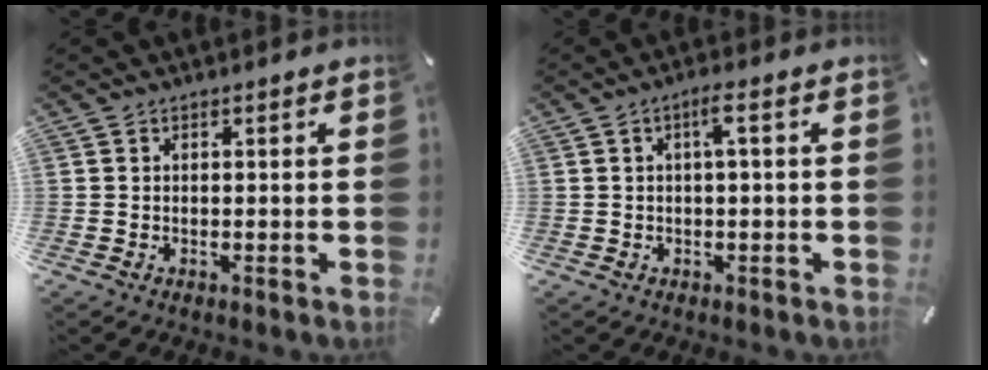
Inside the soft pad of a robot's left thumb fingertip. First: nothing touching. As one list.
[{"total": 3.2, "force": [0.3, 0.6, 3.1], "torque": [-0.061, 0.008, 0.003]}]